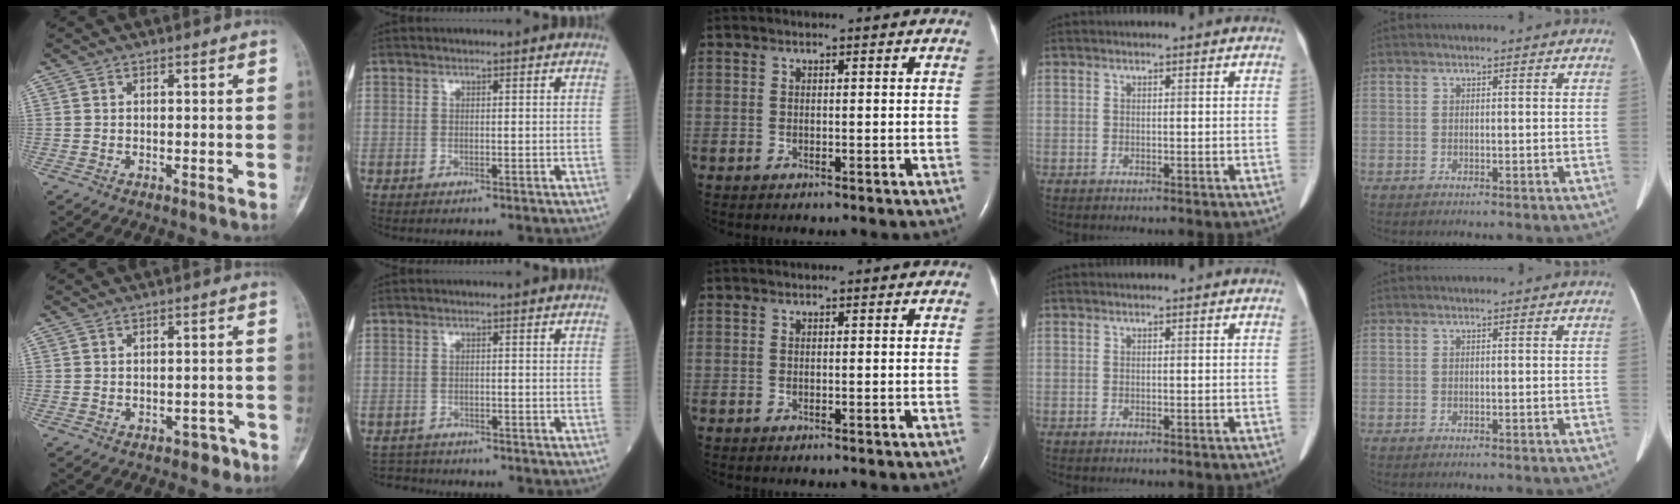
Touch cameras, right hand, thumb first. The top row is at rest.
{"thumb": {"total": 2.7, "force": [-1.9, 1.7, 0.8], "torque": [0.002, 0.021, -0.019]}, "index": {"total": 2.6, "force": [-2.5, 0.5, -0.8], "torque": [0.014, -0.009, -0.043]}}